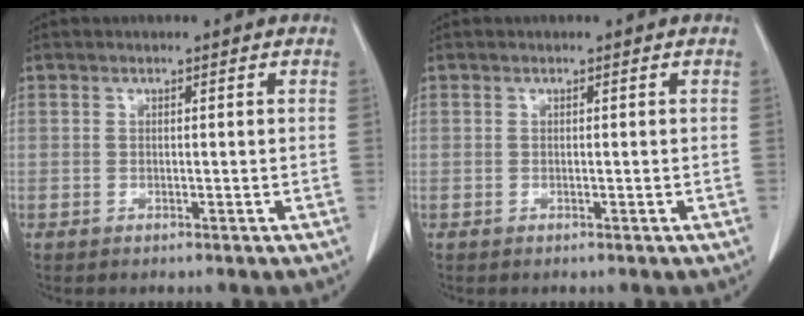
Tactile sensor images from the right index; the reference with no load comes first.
{"total": 0.0}